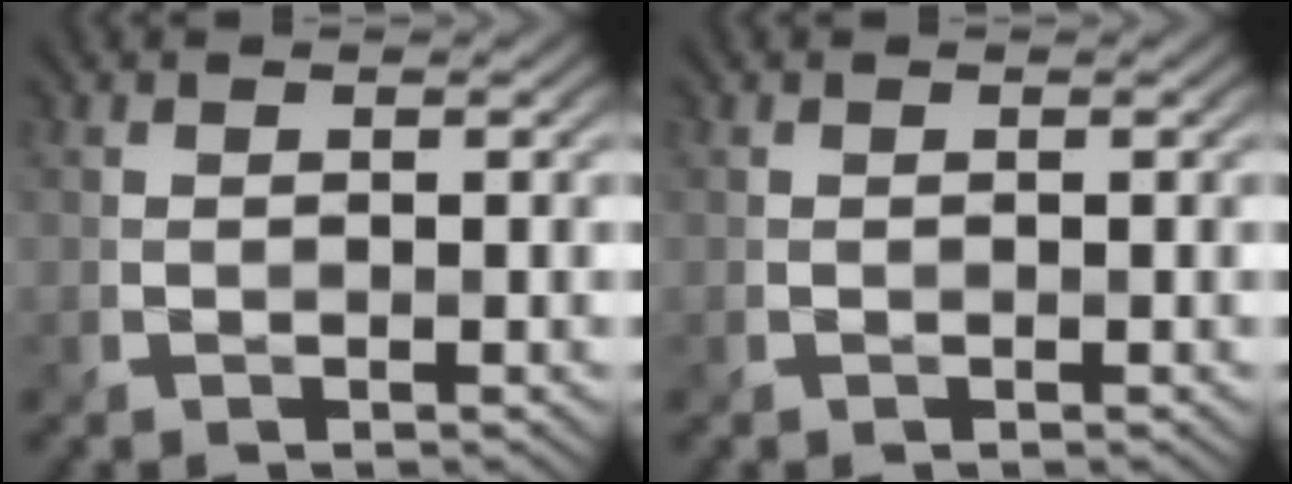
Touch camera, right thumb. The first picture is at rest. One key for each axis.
{"total": 0.0}